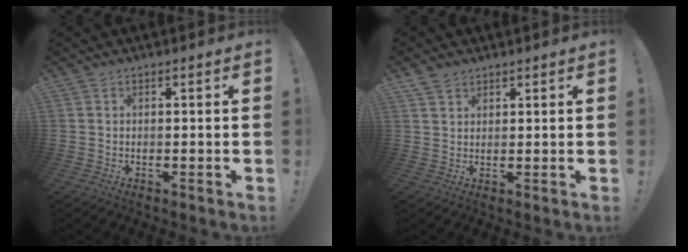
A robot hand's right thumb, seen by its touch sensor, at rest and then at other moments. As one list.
[{"total": 3.2, "force": [2.5, 1.8, 0.9], "torque": [-0.018, -0.010, 0.049]}]